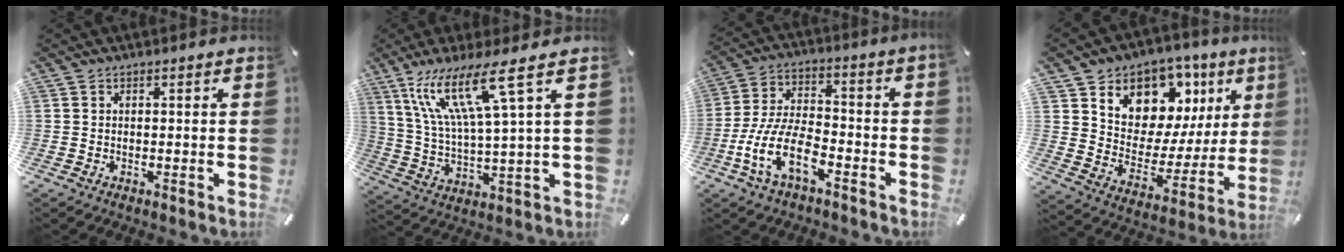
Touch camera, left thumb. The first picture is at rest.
{"total": 15.5, "force": [8.4, 1.9, 12.8], "torque": [-0.285, -0.030, 0.134]}
{"total": 12.6, "force": [-6.5, 5.1, 9.5], "torque": [-0.212, 0.011, -0.123]}
{"total": 10.6, "force": [6.9, 7.8, 2.2], "torque": [-0.034, -0.083, 0.122]}